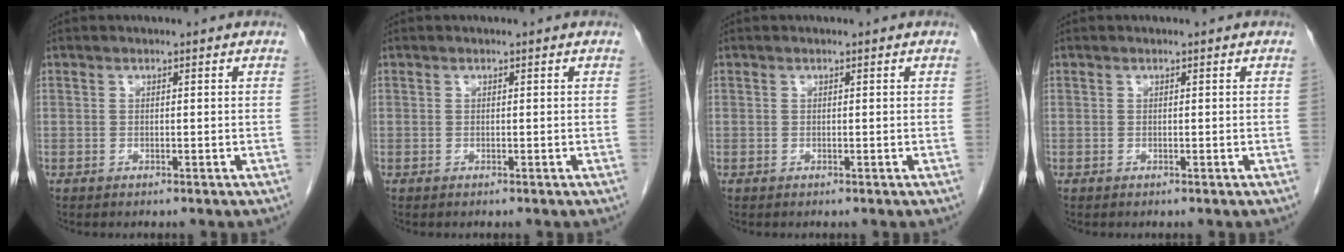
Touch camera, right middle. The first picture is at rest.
{"total": 0.0}
{"total": 0.0}
{"total": 0.0}